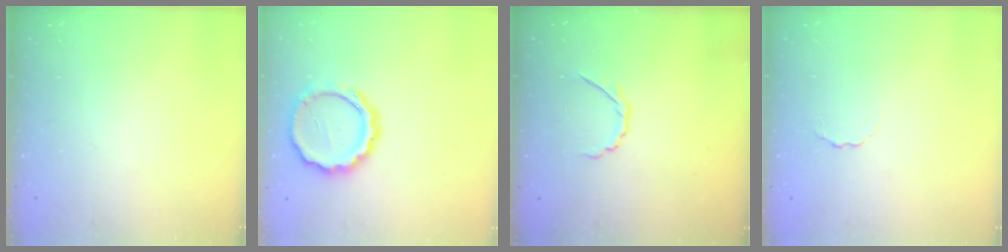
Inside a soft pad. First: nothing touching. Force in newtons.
{"total": 11.9, "press": 11.7, "slide": 1.9}
{"total": 2.6, "press": 2.5, "slide": 0.8}
{"total": 2.0, "press": 1.9, "slide": 0.4}